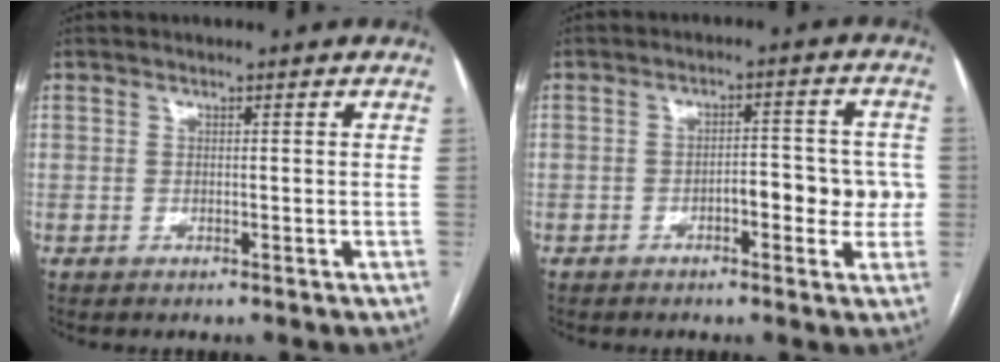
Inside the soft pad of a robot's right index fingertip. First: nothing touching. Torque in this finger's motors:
{"motor_torque": [0.19, 0.28, 0.08, 0.01]}